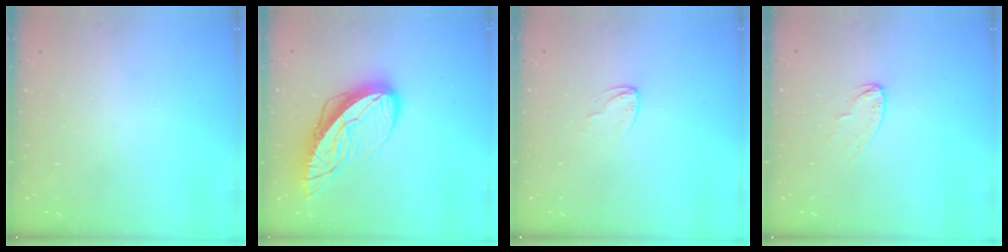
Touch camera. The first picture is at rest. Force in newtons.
{"total": 11.6, "press": 11.5, "slide": 1.4}
{"total": 2.9, "press": 2.9, "slide": 0.2}
{"total": 5.1, "press": 5.1, "slide": 0.4}